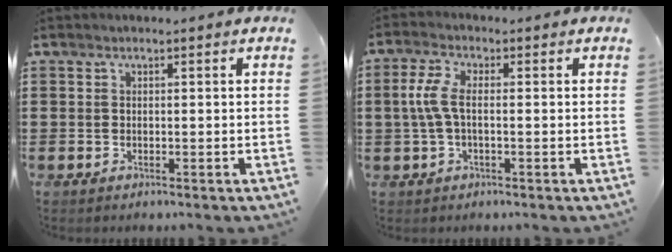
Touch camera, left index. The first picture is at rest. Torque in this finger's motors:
{"motor_torque": [0.60, 0.65, 0.50, 0.08]}